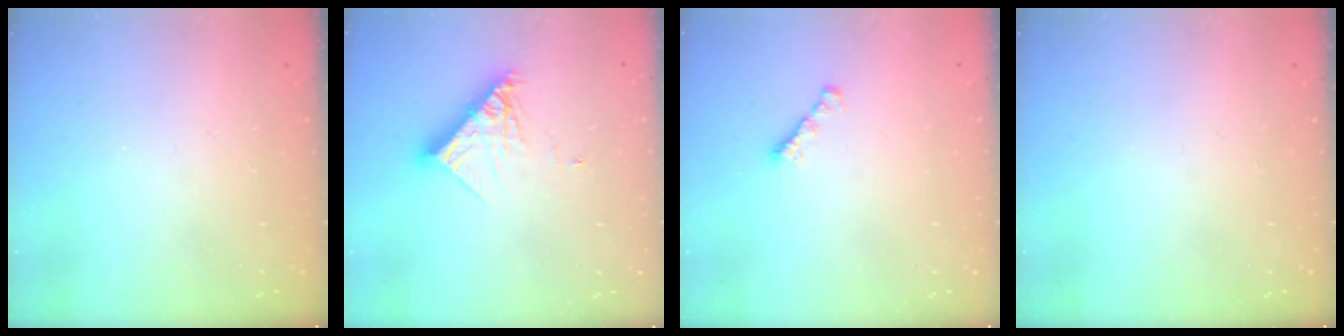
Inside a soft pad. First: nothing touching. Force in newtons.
{"total": 11.8, "press": 11.7, "slide": 1.0}
{"total": 1.7, "press": 1.6, "slide": 0.5}
{"total": 0.0}